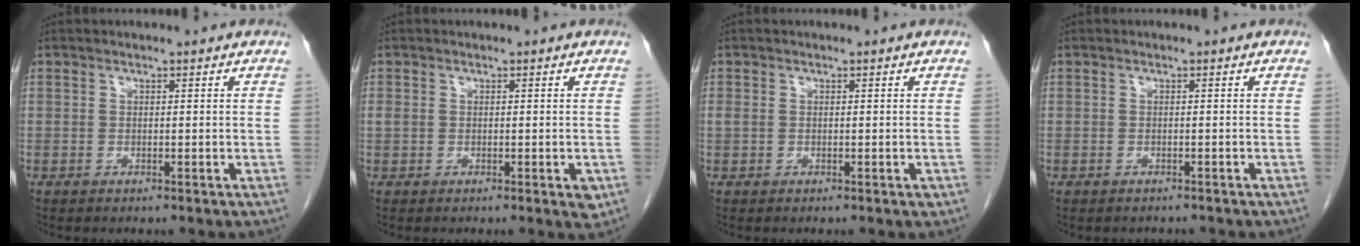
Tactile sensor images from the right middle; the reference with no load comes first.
{"total": 2.6, "force": [-0.2, 1.5, 2.1], "torque": [-0.036, 0.007, 0.005]}
{"total": 1.4, "force": [0.0, 1.0, 1.0], "torque": [-0.029, 0.007, 0.005]}
{"total": 1.7, "force": [-1.6, 0.5, 0.5], "torque": [-0.018, -0.003, -0.018]}